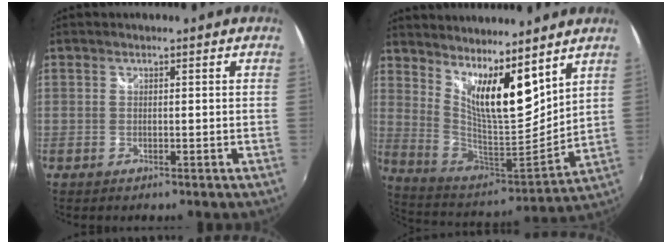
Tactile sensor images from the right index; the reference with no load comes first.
{"total": 15.3, "force": [9.4, 4.3, 11.3], "torque": [-0.188, -0.015, 0.176]}